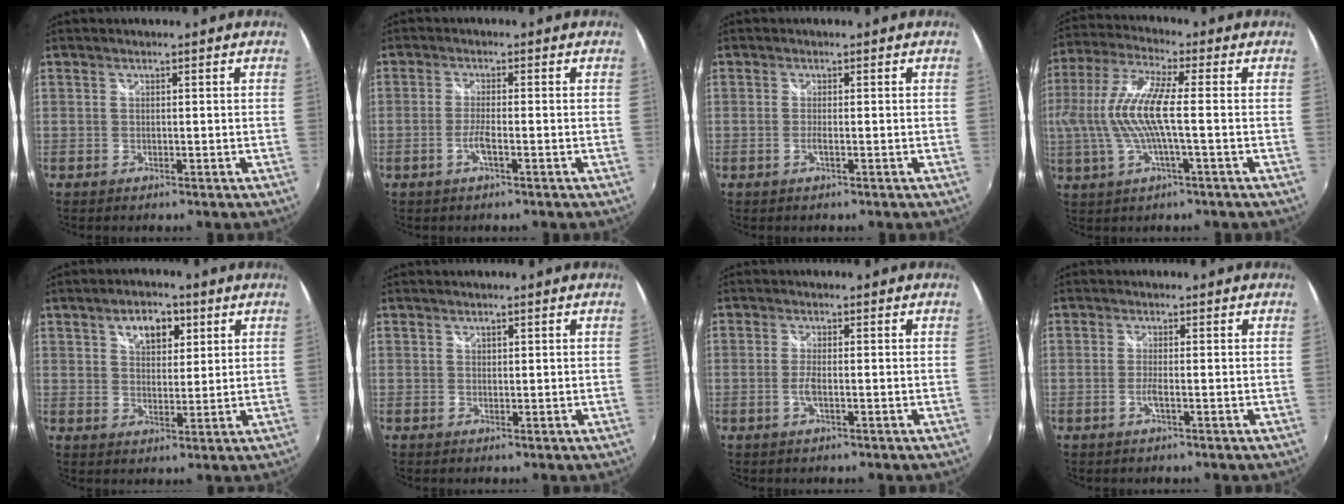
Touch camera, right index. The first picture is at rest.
{"total": 2.8, "force": [-1.2, -0.1, 2.5], "torque": [-0.054, -0.003, -0.027]}
{"total": 1.3, "force": [-0.5, -0.3, 1.1], "torque": [-0.022, -0.002, -0.010]}
{"total": 12.6, "force": [-1.0, 1.8, 12.4], "torque": [-0.244, -0.001, -0.018]}
{"total": 6.7, "force": [3.3, 4.0, 4.3], "torque": [-0.067, 0.017, 0.054]}
{"total": 0.6, "force": [0.4, 0.3, 0.2], "torque": [-0.002, 0.001, 0.007]}
{"total": 2.3, "force": [-0.7, 0.2, 2.1], "torque": [-0.046, -0.004, -0.014]}
{"total": 1.8, "force": [-0.7, -0.2, 1.7], "torque": [-0.034, -0.004, -0.015]}